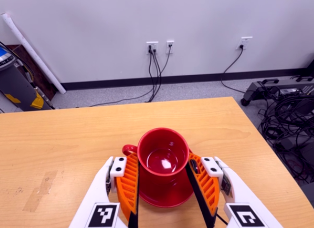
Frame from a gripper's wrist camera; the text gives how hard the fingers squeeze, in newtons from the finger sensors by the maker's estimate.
{"total": 2.6, "left": 2.3, "right": 3.0}